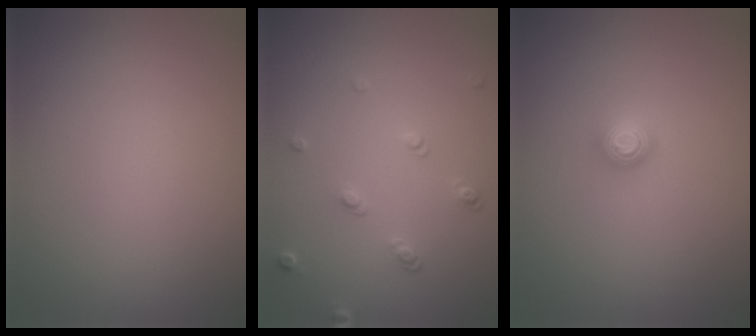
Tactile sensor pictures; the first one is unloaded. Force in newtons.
{"total": 1.5, "press": 1.0, "slide": 1.1}
{"total": 1.2, "press": 1.2, "slide": 0.1}